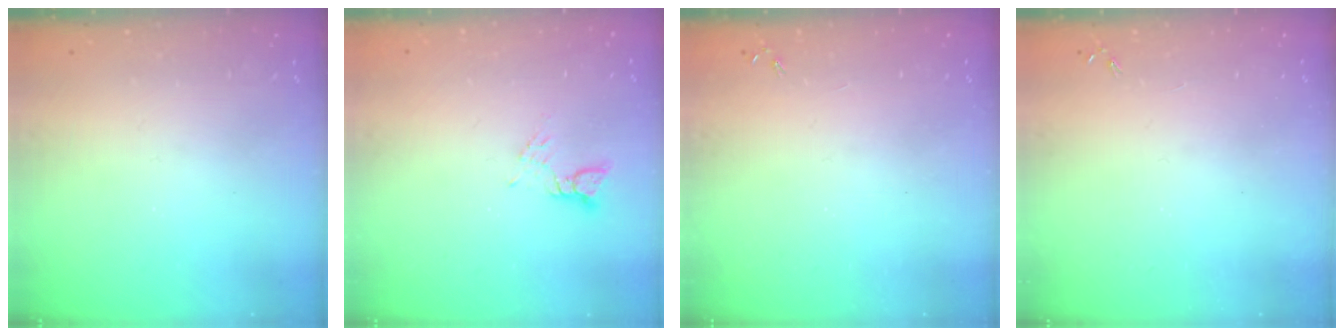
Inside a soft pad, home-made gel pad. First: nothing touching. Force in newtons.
{"total": 3.4, "press": 3.4, "slide": 0.4}
{"total": 0.0}
{"total": 0.0}